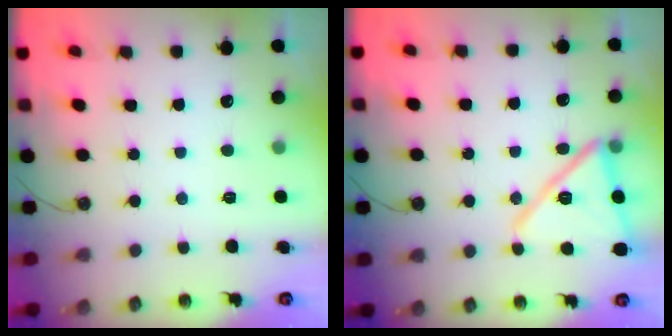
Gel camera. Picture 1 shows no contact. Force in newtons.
{"total": 15.5, "press": 14.2, "slide": 6.4}